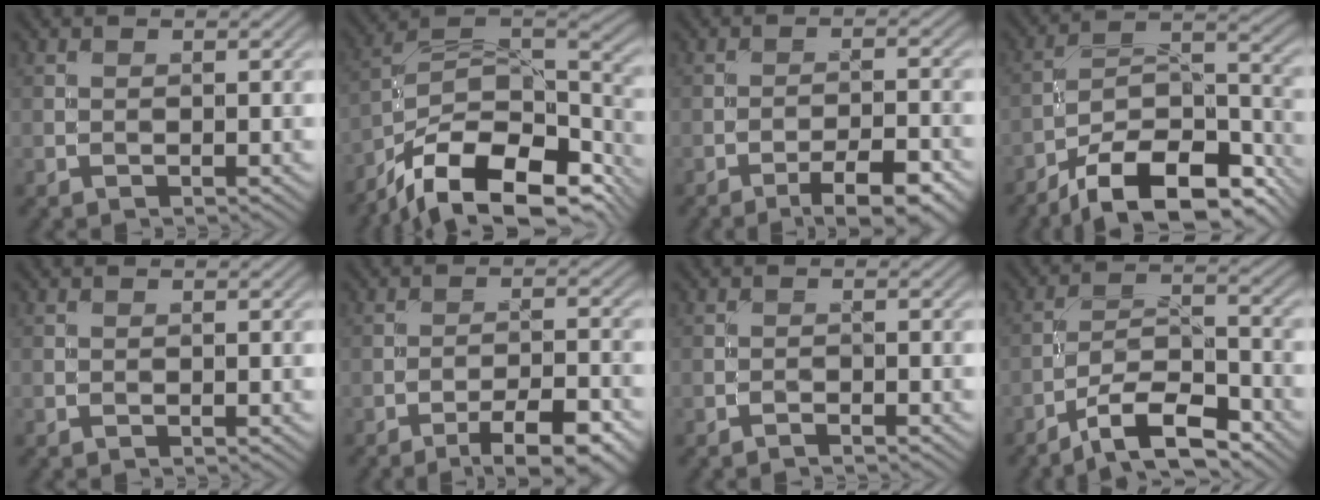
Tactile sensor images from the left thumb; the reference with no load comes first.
{"total": 16.6, "force": [-10.6, 7.4, 10.4], "torque": [-0.216, -0.025, -0.175]}
{"total": 6.4, "force": [-4.3, 1.4, 4.6], "torque": [-0.075, 0.008, -0.061]}
{"total": 16.0, "force": [-12.1, 5.7, 8.8], "torque": [-0.166, -0.016, -0.180]}
{"total": 0.0}
{"total": 7.1, "force": [-4.7, 1.6, 5.1], "torque": [-0.082, 0.009, -0.068]}
{"total": 0.6, "force": [-0.6, -0.1, 0.0], "torque": [0.000, 0.000, -0.013]}
{"total": 9.5, "force": [-7.0, 2.6, 5.8], "torque": [-0.097, 0.008, -0.136]}